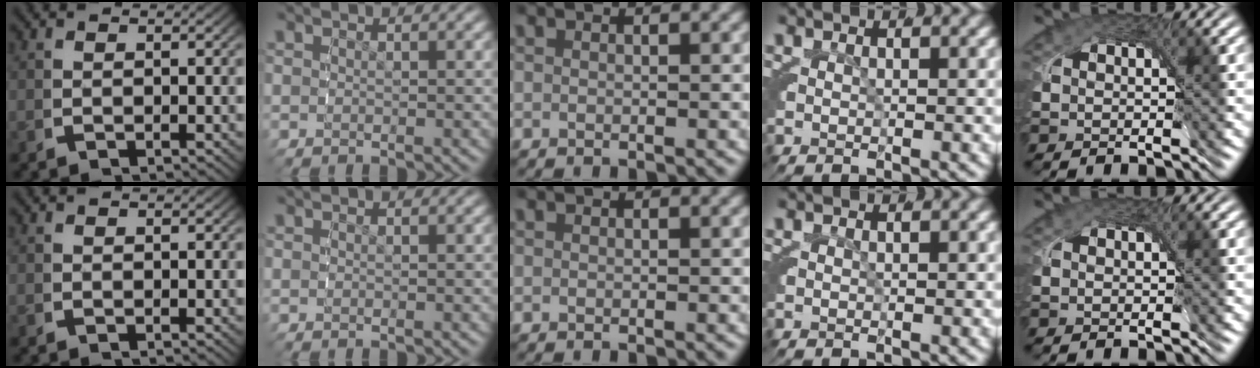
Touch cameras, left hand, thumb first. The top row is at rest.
{}